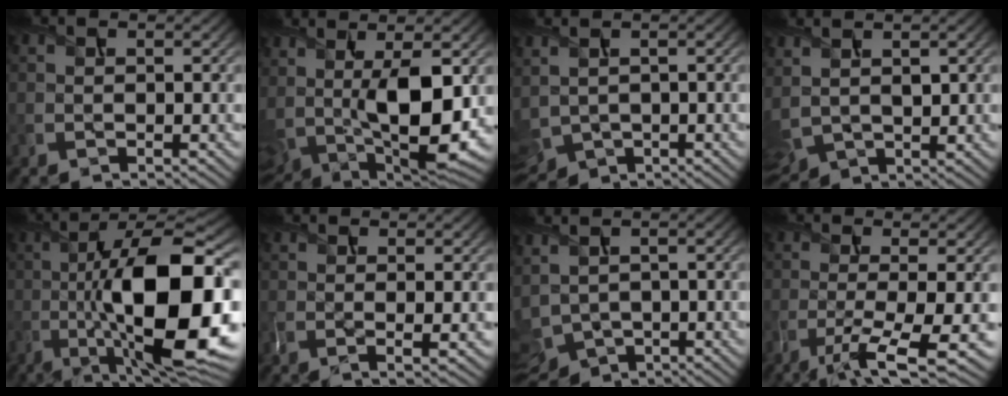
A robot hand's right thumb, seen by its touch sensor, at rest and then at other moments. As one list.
[{"total": 14.4, "force": [2.0, 5.8, 13.0], "torque": [-0.252, -0.013, 0.051]}, {"total": 5.6, "force": [-0.2, 3.6, 4.4], "torque": [-0.134, -0.018, 0.012]}, {"total": 6.3, "force": [2.1, 3.4, 4.8], "torque": [-0.135, -0.003, 0.054]}, {"total": 20.0, "force": [-3.3, 6.5, 18.7], "torque": [-0.311, -0.004, -0.048]}, {"total": 2.5, "force": [0.1, 0.2, 2.5], "torque": [-0.048, 0.002, -0.001]}, {"total": 7.0, "force": [-0.2, 4.3, 5.6], "torque": [-0.158, -0.022, 0.009]}, {"total": 6.9, "force": [-2.7, 1.0, 6.2], "torque": [-0.107, -0.004, -0.050]}]